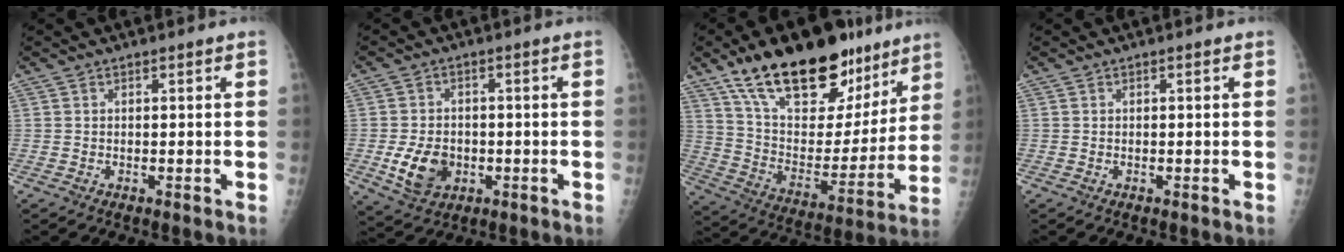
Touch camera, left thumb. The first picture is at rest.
{"total": 7.8, "force": [-1.8, 5.8, 4.9], "torque": [-0.074, 0.002, -0.023]}
{"total": 28.4, "force": [18.6, 13.0, 17.1], "torque": [-0.232, -0.052, 0.304]}
{"total": 0.0}